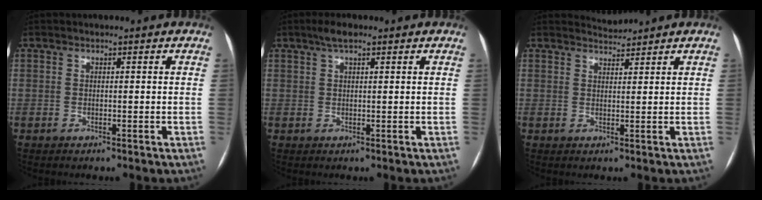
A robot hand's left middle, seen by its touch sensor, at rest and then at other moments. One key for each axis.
{"total": 2.9, "fx": 1.9, "fy": 0.7, "fz": 2.0, "tx": -0.042, "ty": 0.015, "tz": 0.034}
{"total": 2.0, "fx": 1.8, "fy": -0.4, "fz": -0.6, "tx": 0.000, "ty": 0.000, "tz": 0.039}